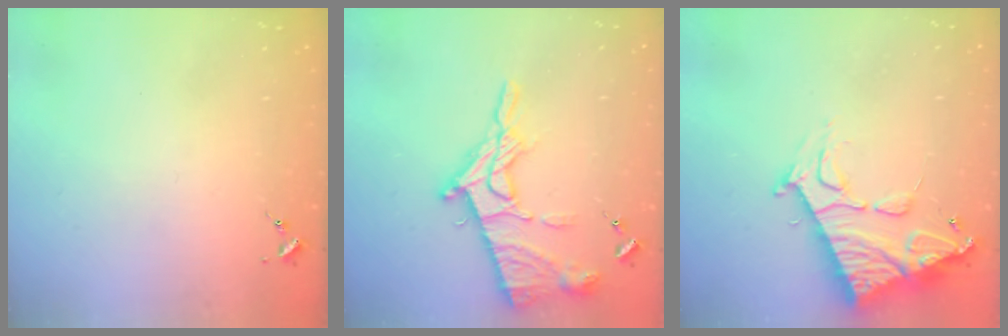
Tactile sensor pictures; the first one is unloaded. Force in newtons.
{"total": 15.7, "press": 15.7, "slide": 1.3}
{"total": 18.5, "press": 18.4, "slide": 1.8}